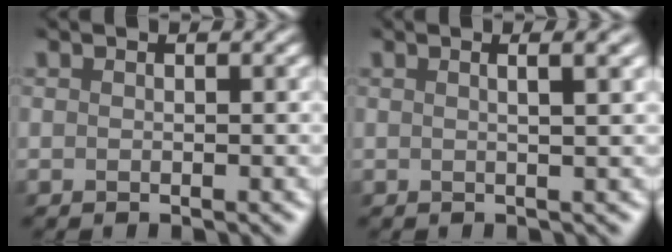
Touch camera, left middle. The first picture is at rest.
{"total": 5.2, "force": [2.0, 2.3, 4.1], "torque": [-0.018, 0.037, -0.008]}